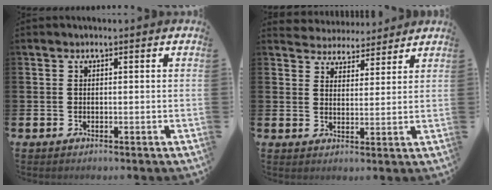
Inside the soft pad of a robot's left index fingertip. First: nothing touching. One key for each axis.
{"total": 4.2, "fx": 4.0, "fy": 1.1, "fz": -0.6, "tx": -0.003, "ty": -0.026, "tz": 0.071}